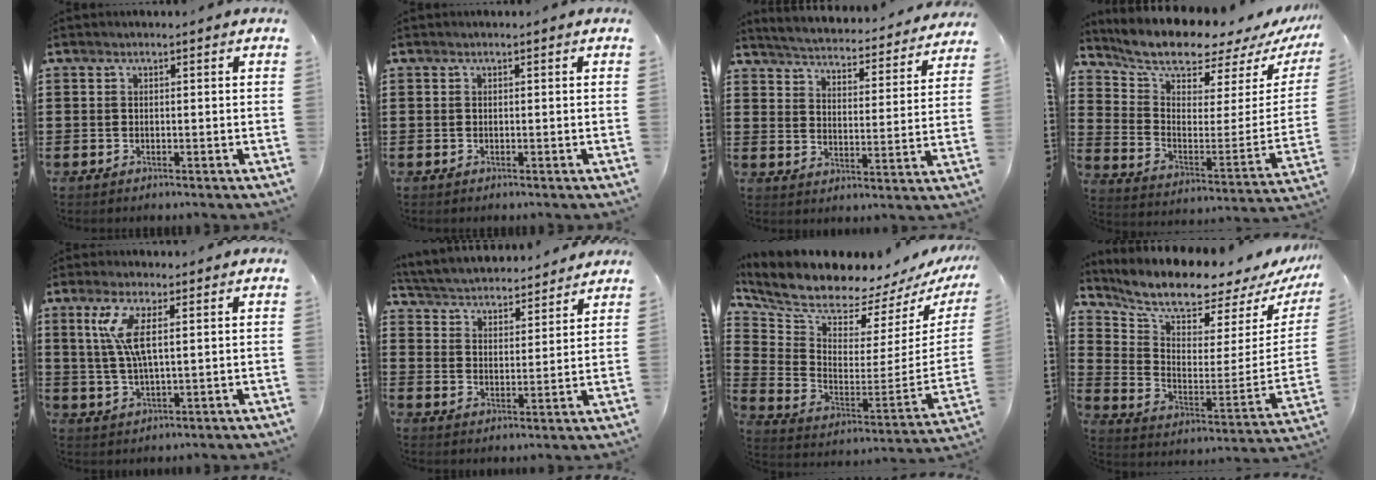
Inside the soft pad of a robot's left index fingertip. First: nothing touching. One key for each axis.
{"total": 0.0}
{"total": 3.6, "fx": 3.5, "fy": -0.5, "fz": 0.2, "tx": -0.028, "ty": -0.039, "tz": 0.052}
{"total": 7.8, "fx": 7.3, "fy": 1.3, "fz": 2.2, "tx": -0.079, "ty": -0.069, "tz": 0.124}
{"total": 7.0, "fx": 2.5, "fy": 1.8, "fz": 6.3, "tx": -0.145, "ty": -0.004, "tz": 0.038}
{"total": 3.9, "fx": 3.9, "fy": 0.2, "fz": 0.0, "tx": -0.025, "ty": -0.031, "tz": 0.061}
{"total": 6.2, "fx": 5.8, "fy": 0.9, "fz": 1.9, "tx": -0.076, "ty": -0.073, "tz": 0.097}
{"total": 6.9, "fx": 6.4, "fy": 0.6, "fz": 2.6, "tx": -0.078, "ty": -0.069, "tz": 0.104}